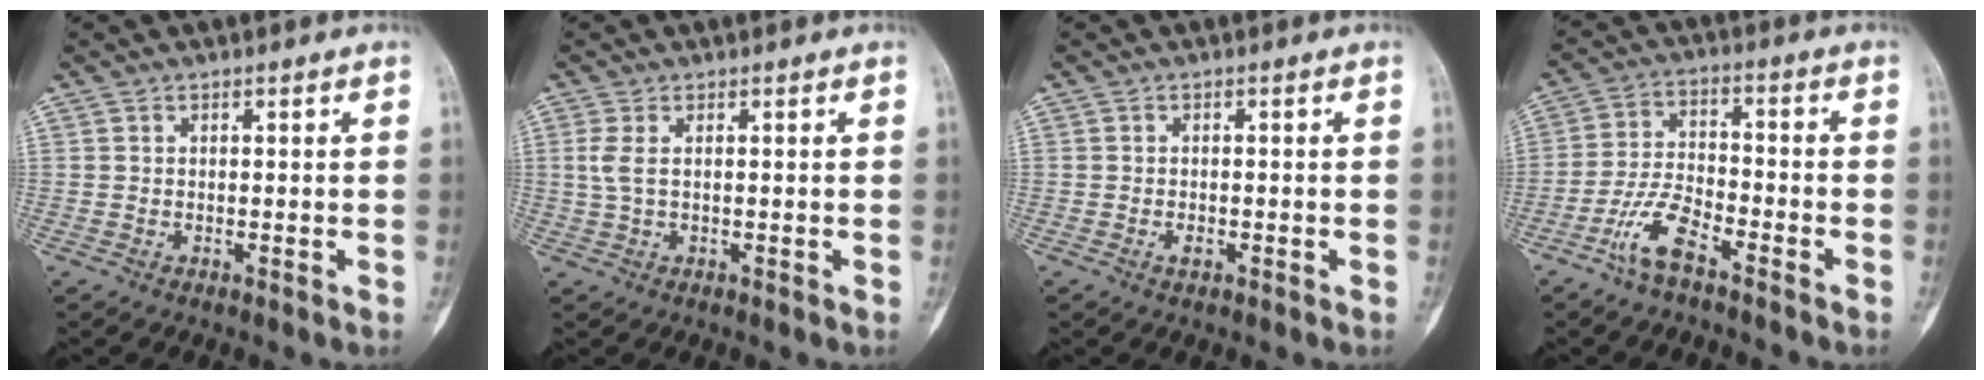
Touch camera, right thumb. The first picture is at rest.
{"total": 2.5, "force": [0.4, 0.8, 2.3], "torque": [-0.068, 0.006, 0.015]}
{"total": 1.2, "force": [-0.6, 0.6, 0.8], "torque": [-0.013, 0.004, -0.009]}
{"total": 7.8, "force": [-5.1, 2.6, 5.3], "torque": [-0.115, 0.029, -0.104]}